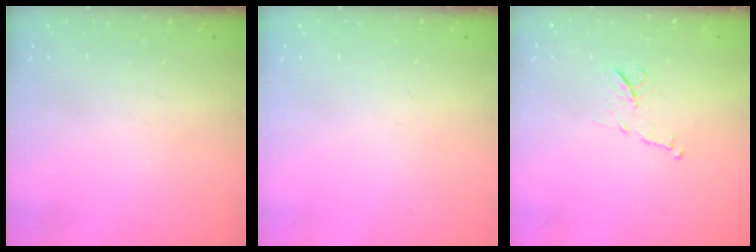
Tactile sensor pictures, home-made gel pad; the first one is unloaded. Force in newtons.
{"total": 0.0}
{"total": 7.5, "press": 7.4, "slide": 0.3}